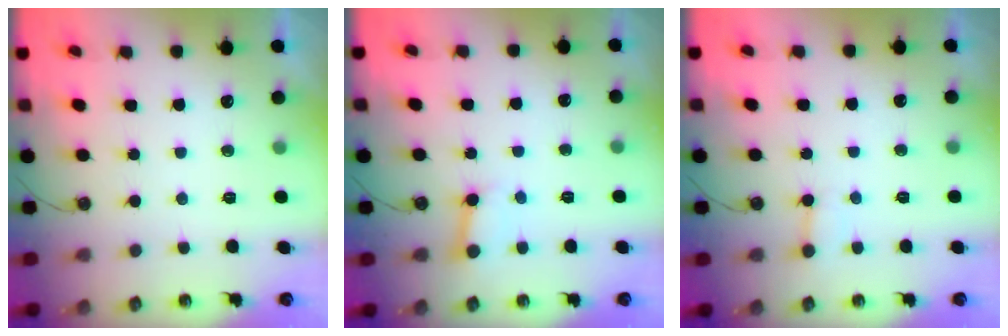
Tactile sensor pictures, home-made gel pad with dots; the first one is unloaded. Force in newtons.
{"total": 3.5, "press": 3.4, "slide": 0.3}
{"total": 4.7, "press": 4.7, "slide": 0.3}